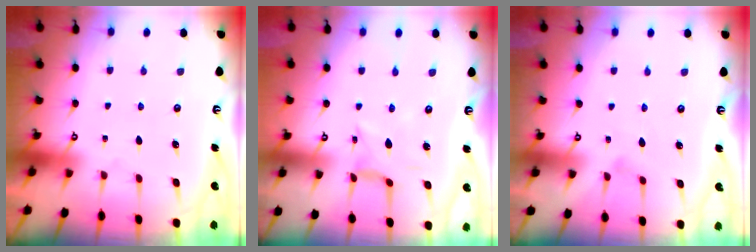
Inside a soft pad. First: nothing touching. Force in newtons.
{"total": 2.9, "press": 2.8, "slide": 0.5}
{"total": 1.0, "press": 1.0, "slide": 0.3}